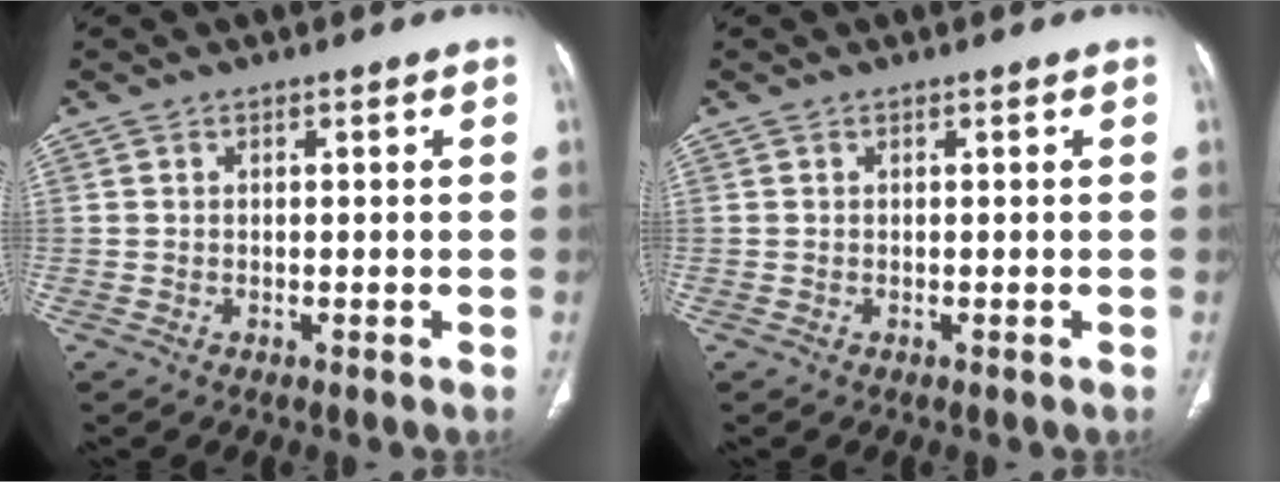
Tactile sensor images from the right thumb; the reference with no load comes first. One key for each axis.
{"total": 0.0}